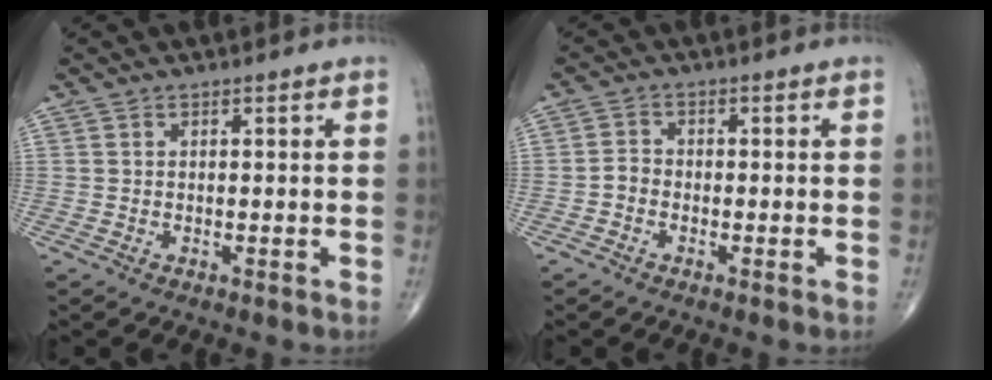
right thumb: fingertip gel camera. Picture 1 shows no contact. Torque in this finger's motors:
{"motor_torque": [-0.17, -0.15, 0.25, 0.04, 0.00]}